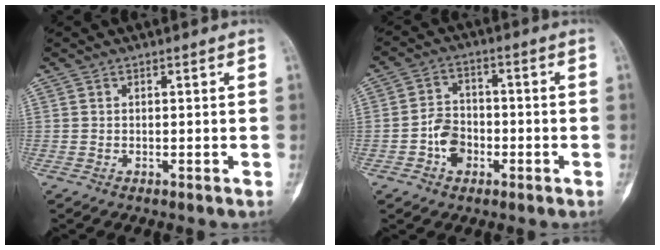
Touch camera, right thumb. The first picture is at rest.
{"total": 6.5, "force": [-2.3, 4.9, 3.6], "torque": [-0.039, 0.025, -0.044]}